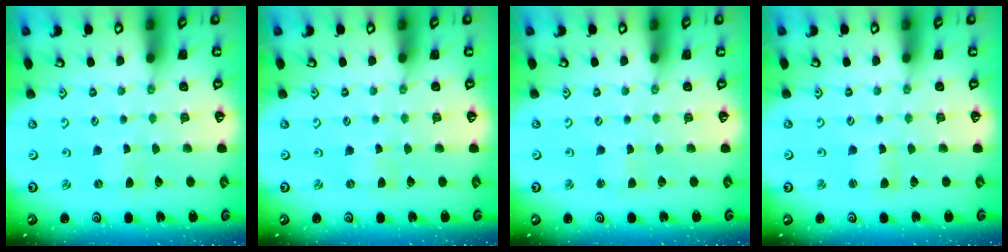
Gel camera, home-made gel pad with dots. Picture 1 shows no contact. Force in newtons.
{"total": 0.0}
{"total": 1.8, "press": 1.7, "slide": 0.3}
{"total": 1.5, "press": 1.5, "slide": 0.3}